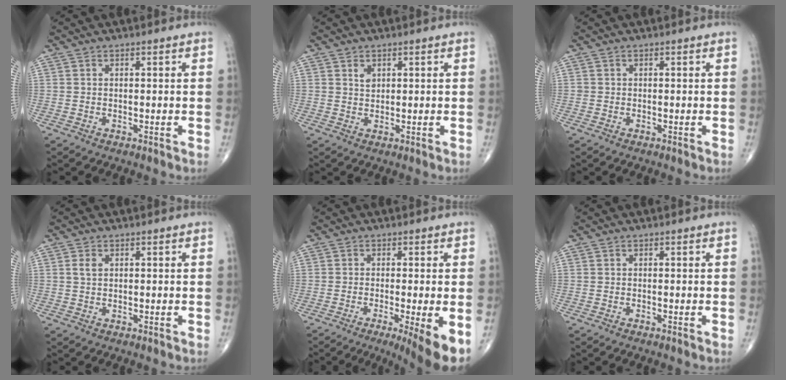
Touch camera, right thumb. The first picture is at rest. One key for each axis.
{"total": 1.7, "fx": 0.9, "fy": 1.2, "fz": 0.9, "tx": -0.008, "ty": -0.005, "tz": 0.017}
{"total": 0.0}
{"total": 1.7, "fx": 0.5, "fy": 1.1, "fz": 1.2, "tx": -0.023, "ty": 0.003, "tz": 0.012}
{"total": 9.0, "fx": -3.7, "fy": 1.2, "fz": 8.2, "tx": -0.116, "ty": -0.023, "tz": -0.058}
{"total": 0.0}